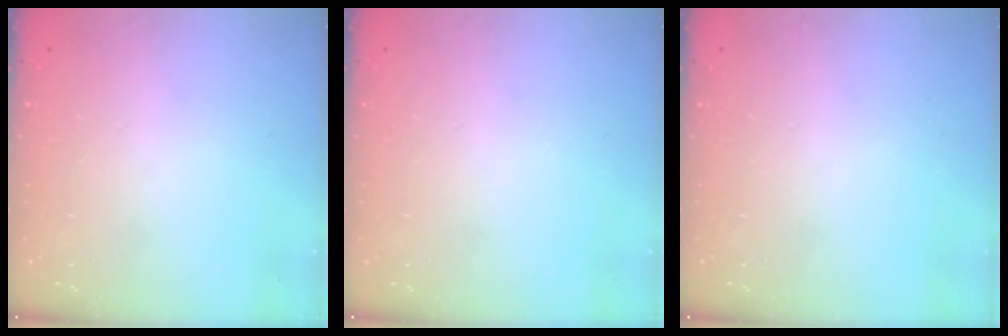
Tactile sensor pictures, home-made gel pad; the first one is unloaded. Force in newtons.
{"total": 0.0}
{"total": 0.0}